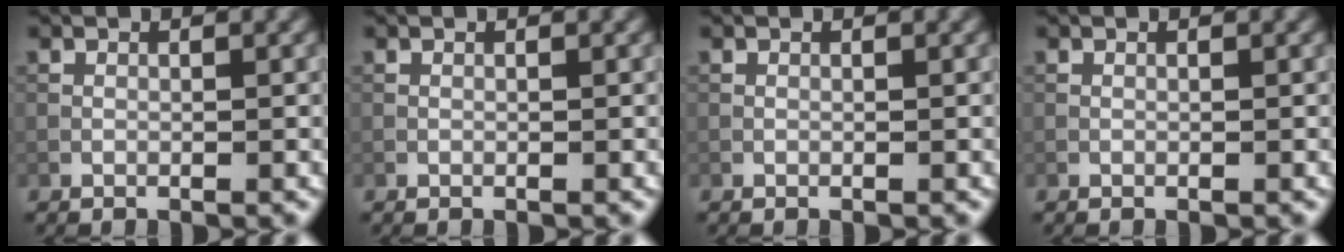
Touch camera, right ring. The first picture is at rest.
{"total": 0.0}
{"total": 0.0}
{"total": 0.0}